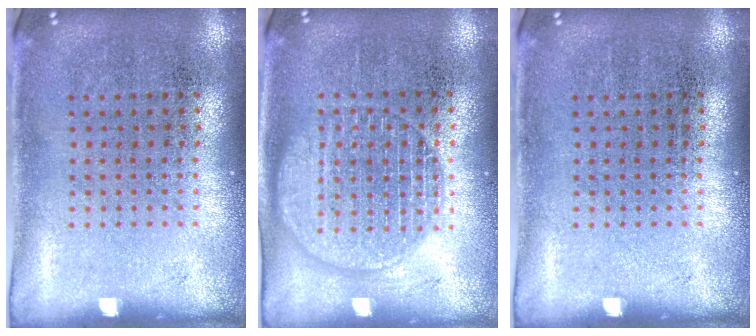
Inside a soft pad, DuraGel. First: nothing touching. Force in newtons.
{"total": 1.7, "press": 1.7, "slide": 0.1}
{"total": 0.0}